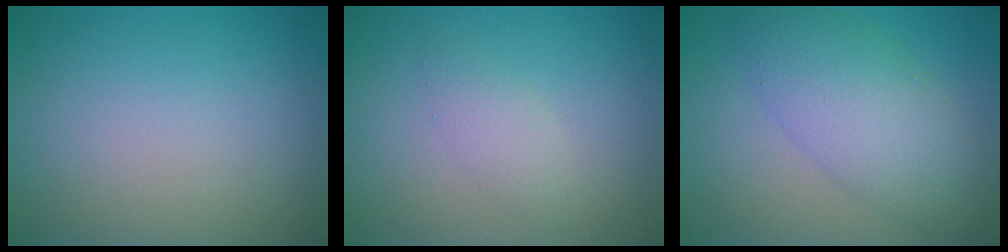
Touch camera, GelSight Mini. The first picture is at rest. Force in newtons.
{"total": 1.7, "press": 1.7, "slide": 0.1}
{"total": 6.2, "press": 6.2, "slide": 0.1}